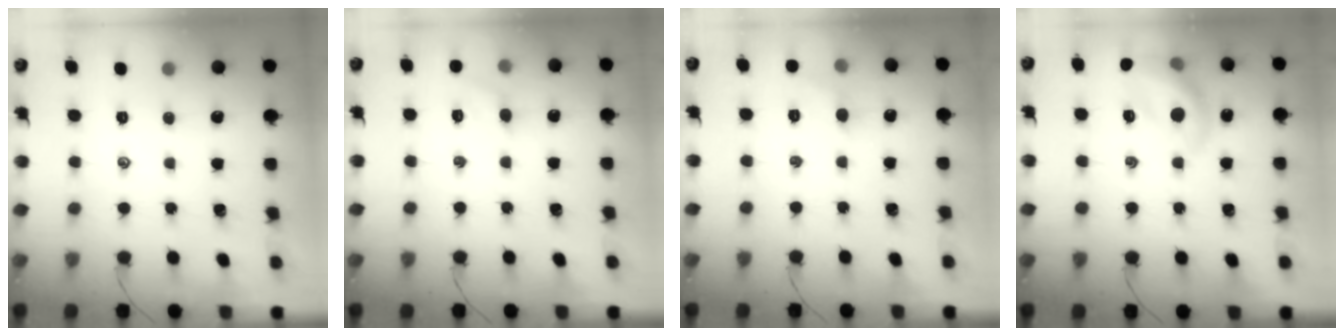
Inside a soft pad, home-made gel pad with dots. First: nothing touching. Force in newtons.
{"total": 6.0, "press": 5.9, "slide": 1.1}
{"total": 5.3, "press": 5.0, "slide": 1.6}
{"total": 13.6, "press": 13.5, "slide": 1.9}